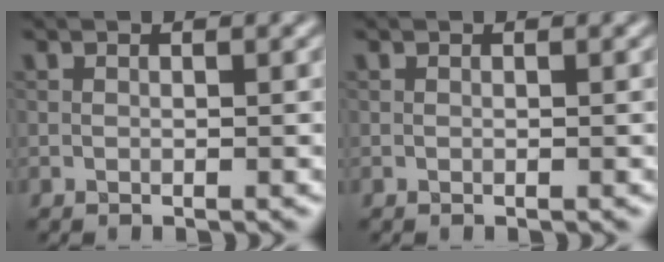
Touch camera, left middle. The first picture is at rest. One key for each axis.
{"total": 0.0}